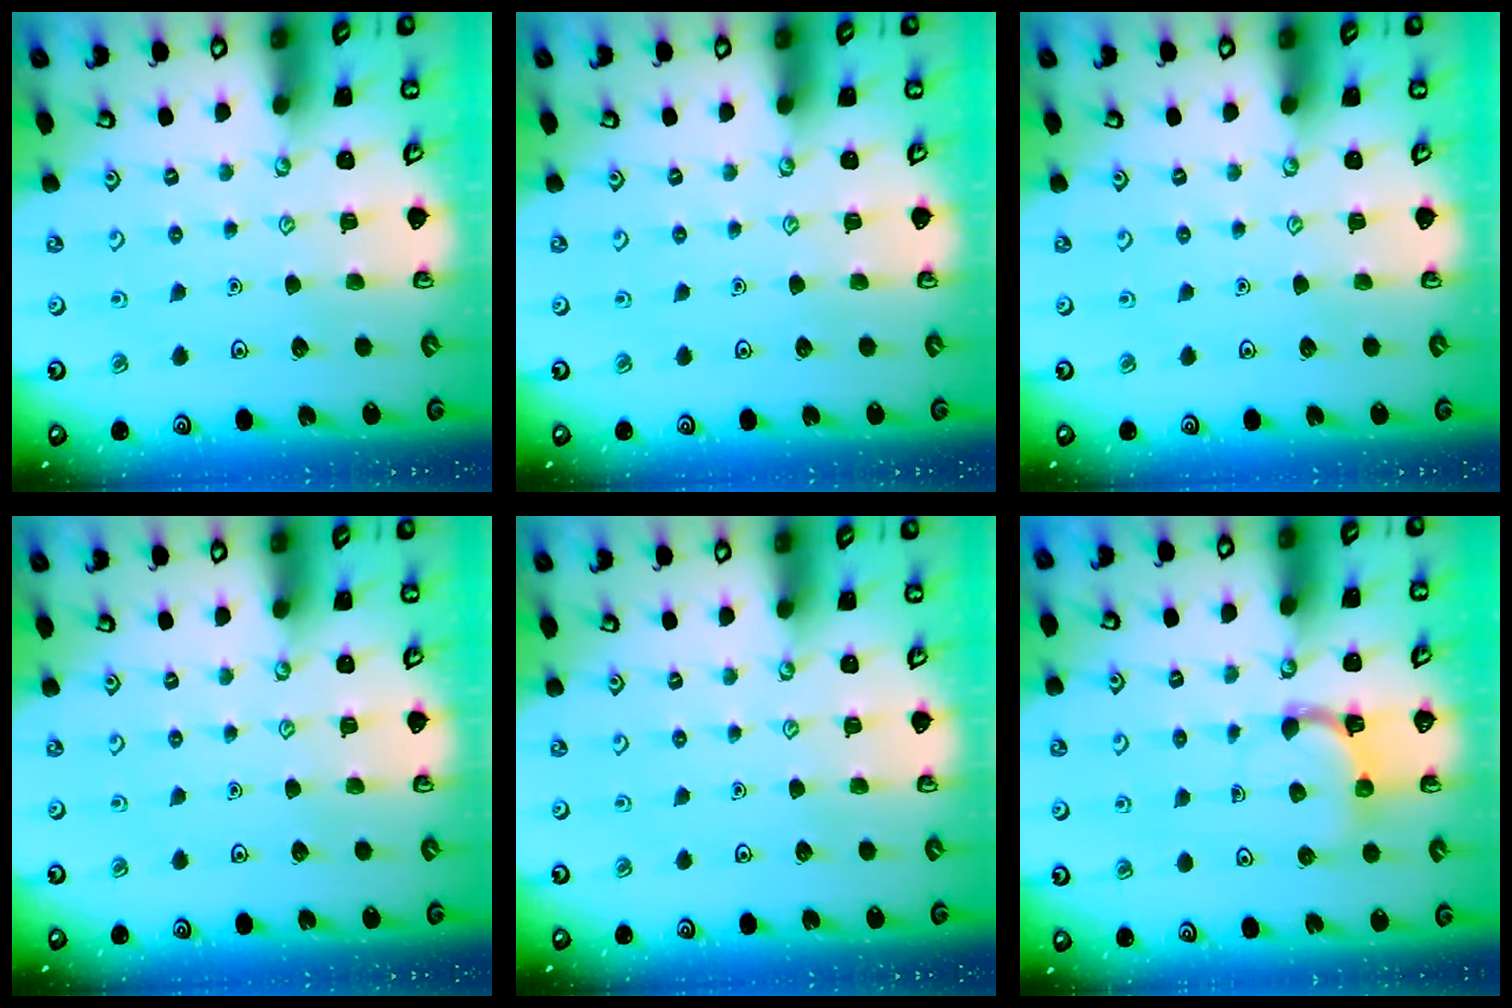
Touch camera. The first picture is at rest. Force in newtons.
{"total": 0.0}
{"total": 0.0}
{"total": 0.0}
{"total": 0.0}
{"total": 5.1, "press": 5.0, "slide": 0.9}